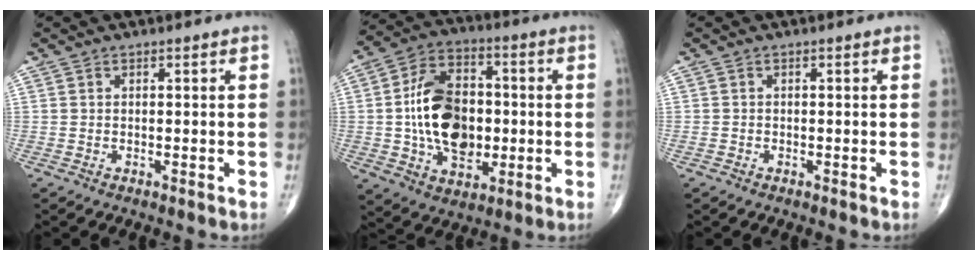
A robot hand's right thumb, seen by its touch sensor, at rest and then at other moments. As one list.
[{"total": 17.1, "force": [-0.7, 11.4, 12.8], "torque": [-0.197, 0.017, -0.008]}, {"total": 0.5, "force": [-0.3, 0.4, 0.1], "torque": [-0.005, 0.002, -0.007]}]